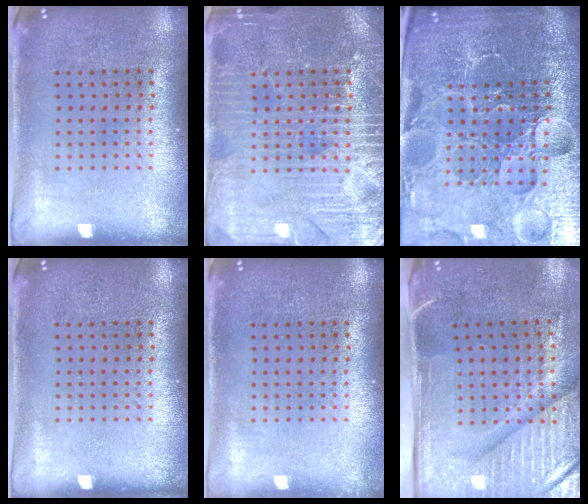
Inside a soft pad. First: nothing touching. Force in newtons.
{"total": 4.0, "press": 4.0, "slide": 0.7}
{"total": 6.8, "press": 5.9, "slide": 3.2}
{"total": 0.0}
{"total": 0.5, "press": 0.5, "slide": 0.2}
{"total": 4.7, "press": 3.9, "slide": 2.6}